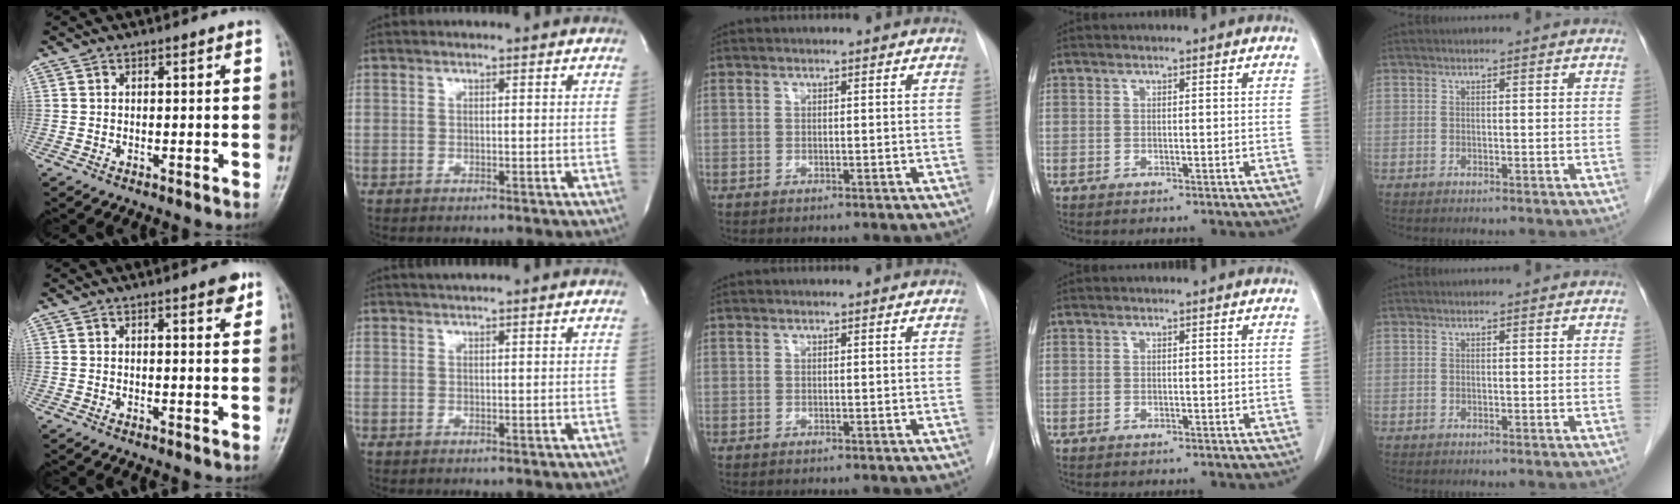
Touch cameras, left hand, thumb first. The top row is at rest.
{"thumb": {"total": 3.0, "force": [1.8, 0.8, 2.3], "torque": [-0.024, -0.008, 0.020]}, "index": {"total": 1.2, "force": [1.0, -0.2, 0.6], "torque": [-0.006, 0.009, 0.018]}}